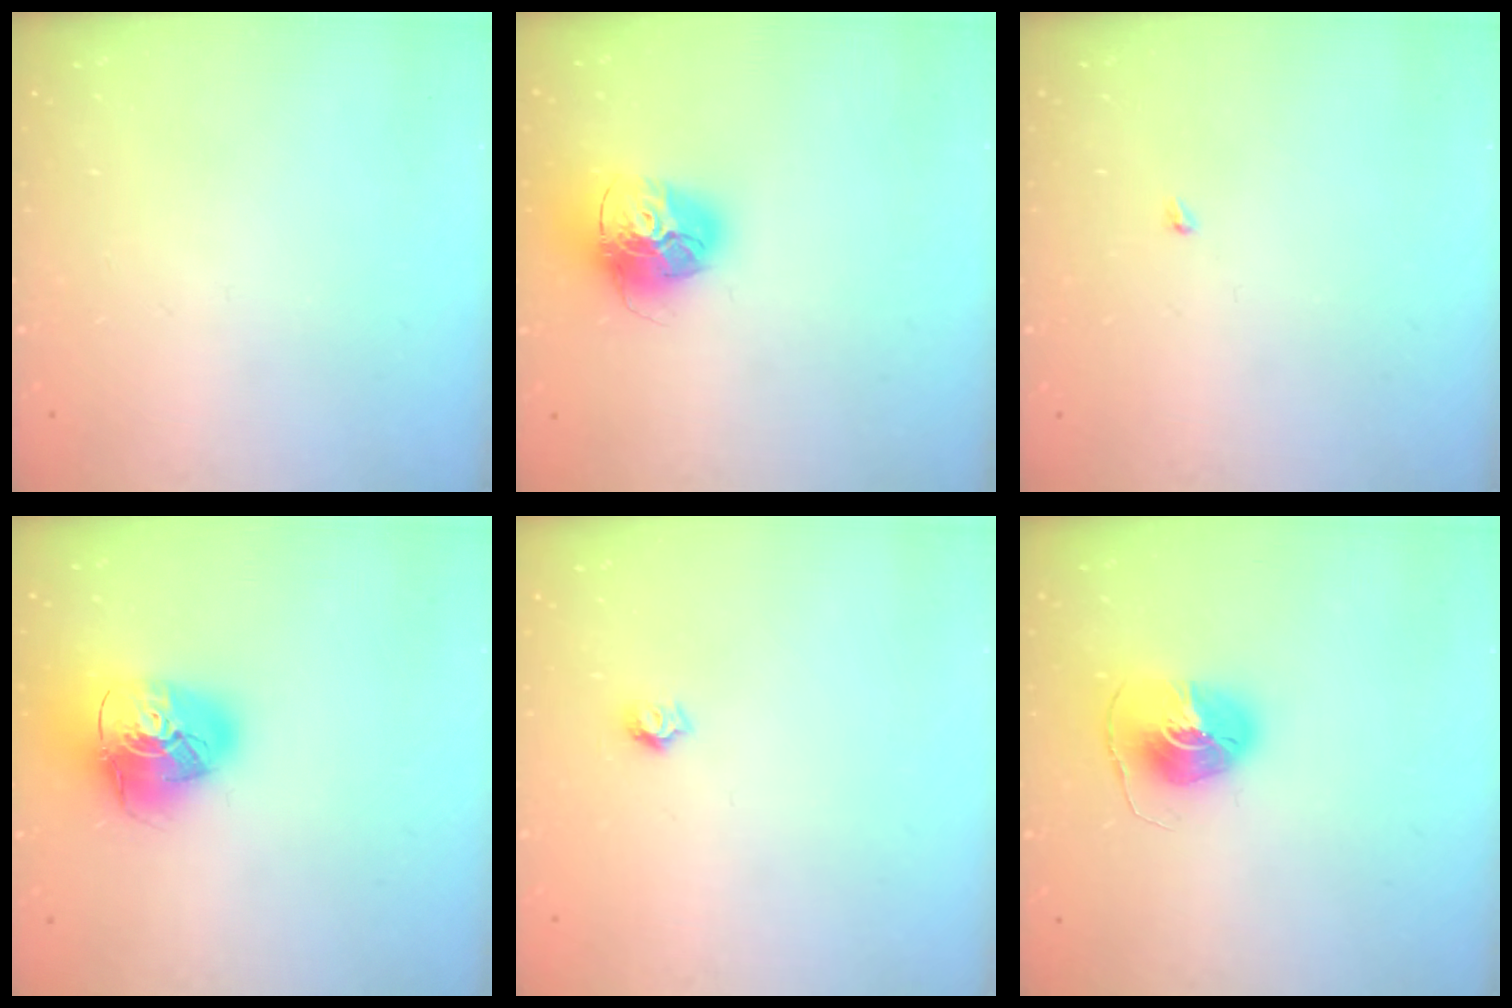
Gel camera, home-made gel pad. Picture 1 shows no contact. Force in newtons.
{"total": 16.2, "press": 16.1, "slide": 1.6}
{"total": 1.9, "press": 1.9, "slide": 0.3}
{"total": 15.6, "press": 15.5, "slide": 1.6}
{"total": 5.1, "press": 5.1, "slide": 0.4}
{"total": 8.1, "press": 8.1, "slide": 0.1}